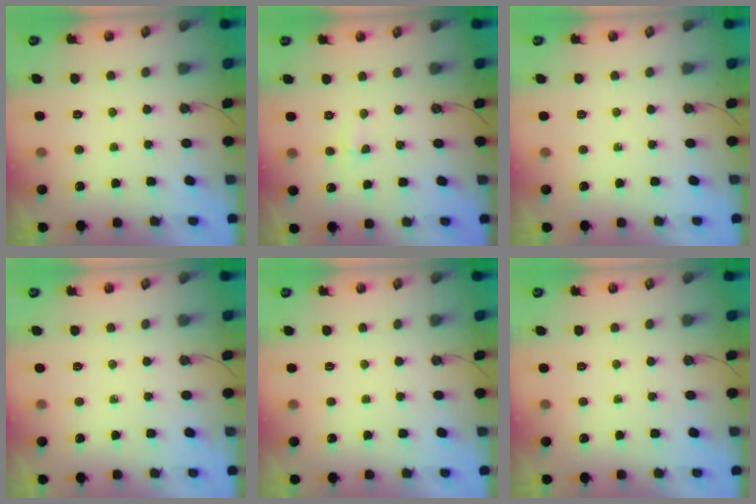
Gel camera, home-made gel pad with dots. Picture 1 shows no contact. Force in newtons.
{"total": 2.9, "press": 2.8, "slide": 0.7}
{"total": 0.0}
{"total": 0.0}
{"total": 0.0}
{"total": 0.0}